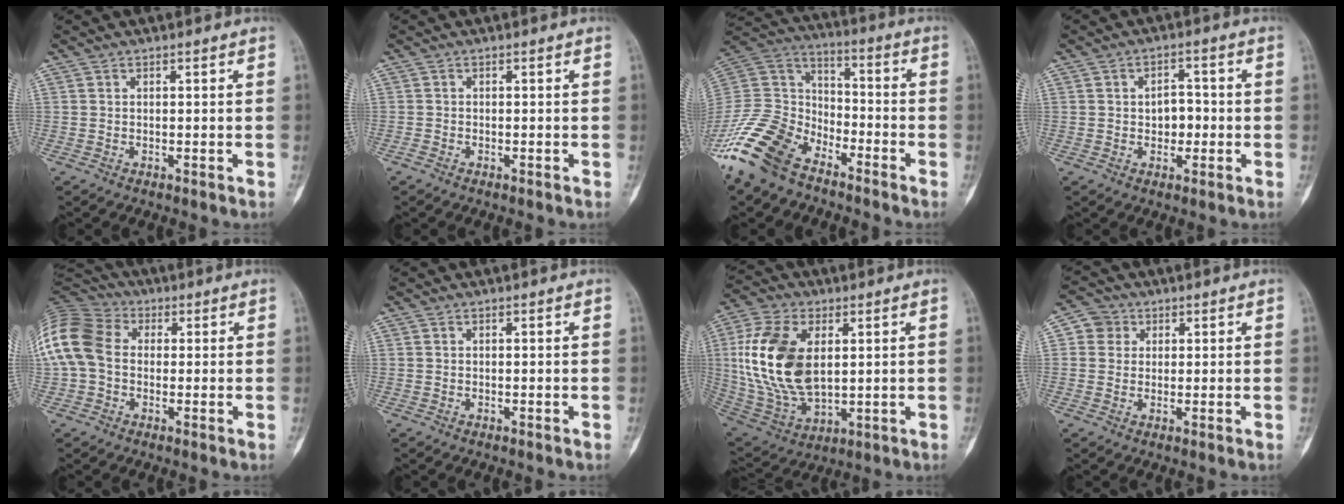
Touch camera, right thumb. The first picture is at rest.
{"total": 0.6, "force": [-0.5, 0.3, 0.2], "torque": [-0.009, 0.000, -0.013]}
{"total": 18.3, "force": [-12.5, 10.0, 8.7], "torque": [-0.179, 0.065, -0.245]}
{"total": 4.4, "force": [-0.5, 3.2, 3.1], "torque": [-0.018, 0.011, -0.012]}
{"total": 16.1, "force": [1.3, 12.2, 10.3], "torque": [-0.237, 0.040, 0.015]}
{"total": 0.0}
{"total": 19.2, "force": [3.1, 11.2, 15.3], "torque": [-0.309, -0.014, 0.066]}
{"total": 3.9, "force": [1.1, 3.7, 0.7], "torque": [0.012, 0.003, 0.012]}